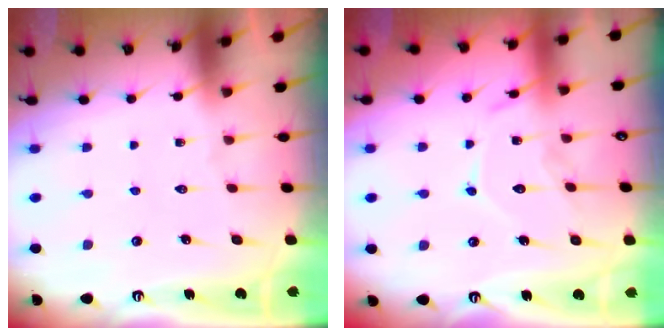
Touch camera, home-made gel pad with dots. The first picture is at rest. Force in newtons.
{"total": 10.3, "press": 10.3, "slide": 0.3}